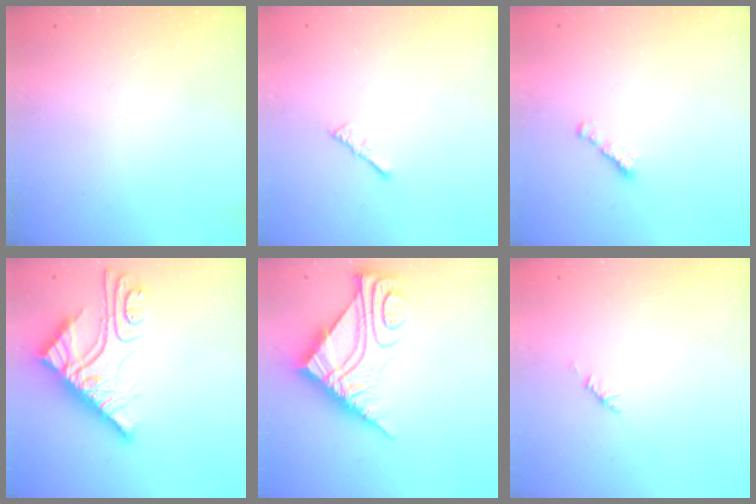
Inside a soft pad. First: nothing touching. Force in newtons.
{"total": 2.2, "press": 2.1, "slide": 0.5}
{"total": 1.7, "press": 1.6, "slide": 0.5}
{"total": 13.6, "press": 13.6, "slide": 1.3}
{"total": 10.9, "press": 10.9, "slide": 1.3}
{"total": 1.9, "press": 1.8, "slide": 0.6}